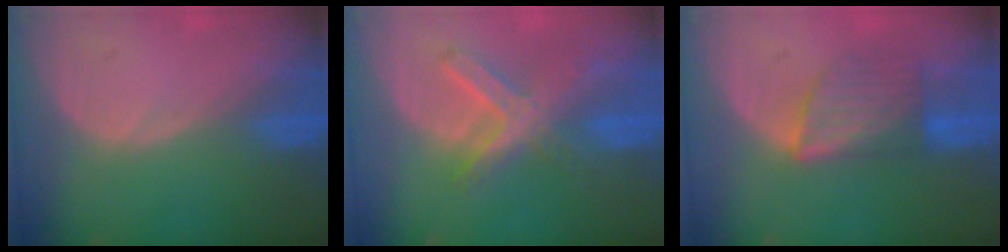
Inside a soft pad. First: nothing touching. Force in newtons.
{"total": 7.2, "press": 6.4, "slide": 3.5}
{"total": 6.1, "press": 6.1, "slide": 0.3}